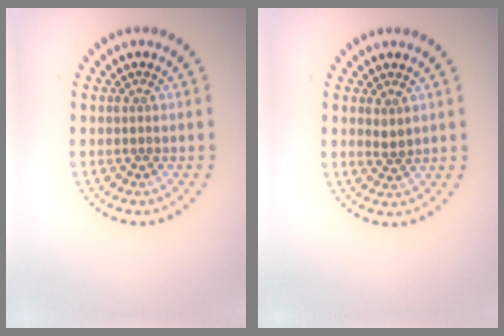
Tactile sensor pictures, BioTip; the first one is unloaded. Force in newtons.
{"total": 0.8, "press": 0.7, "slide": 0.4}